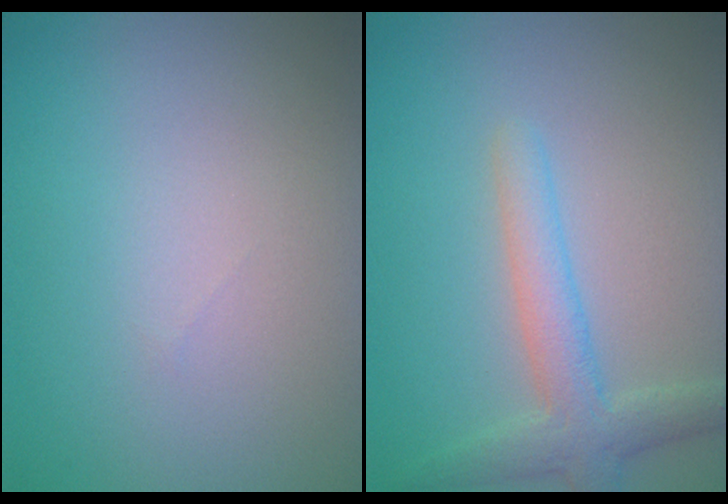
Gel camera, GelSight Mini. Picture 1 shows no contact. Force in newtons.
{"total": 3.5, "press": 3.5, "slide": 0.2}